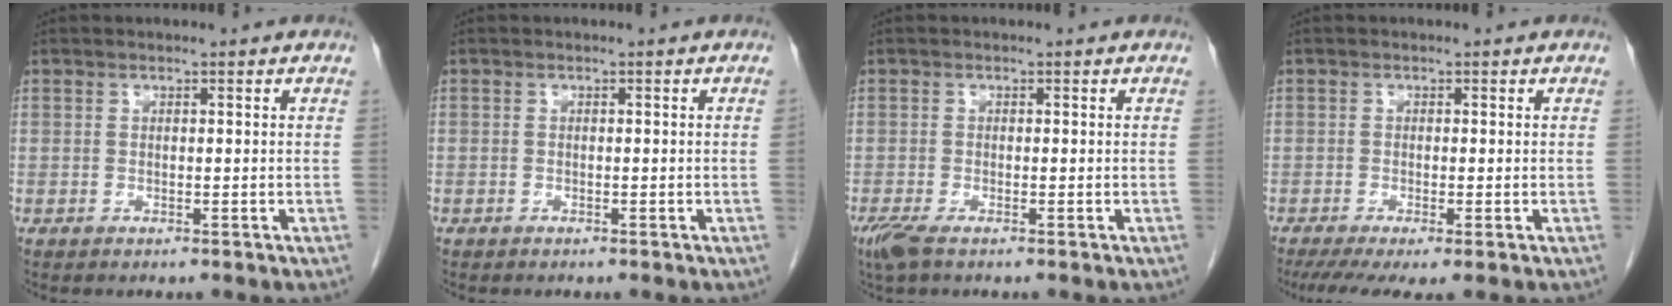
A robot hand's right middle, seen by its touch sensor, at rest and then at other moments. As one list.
[{"total": 0.0}, {"total": 2.8, "force": [-1.8, 0.7, 2.0], "torque": [-0.049, -0.010, -0.034]}, {"total": 5.7, "force": [-3.7, 0.9, 4.3], "torque": [-0.066, -0.016, -0.065]}]